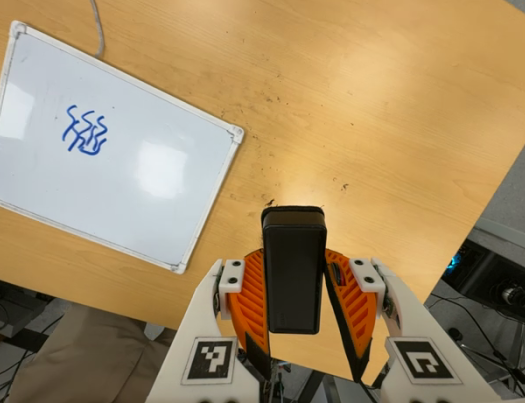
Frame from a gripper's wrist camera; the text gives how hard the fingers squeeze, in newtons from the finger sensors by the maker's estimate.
{"total": 5.2, "left": 4.3, "right": 6.2}